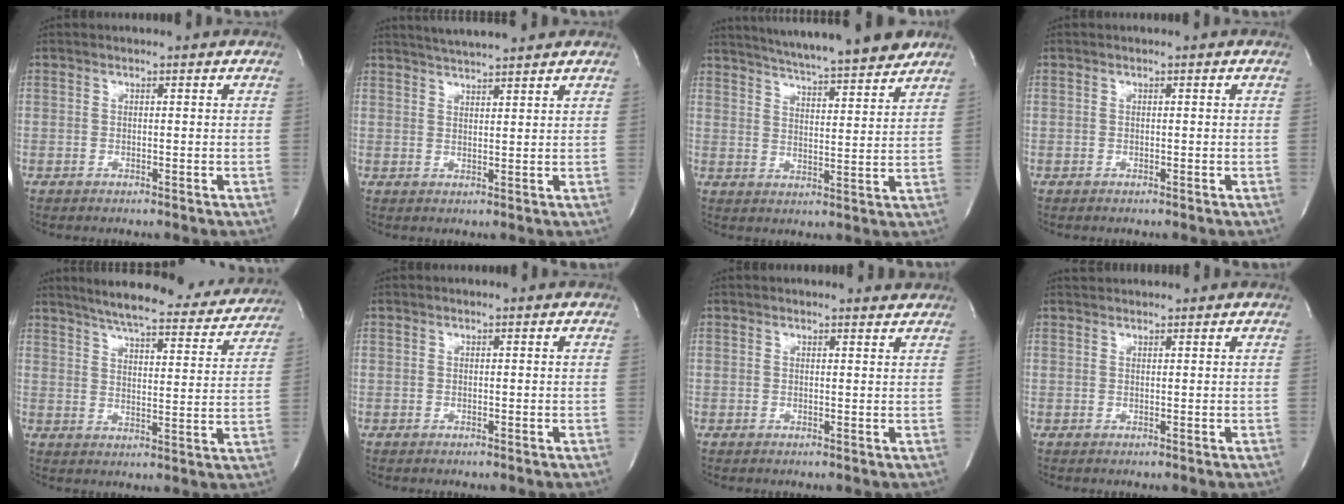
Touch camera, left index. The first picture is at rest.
{"total": 6.9, "force": [6.3, -0.2, 2.8], "torque": [-0.052, 0.015, 0.095]}
{"total": 16.5, "force": [14.7, 0.5, 7.6], "torque": [-0.123, -0.008, 0.210]}
{"total": 0.0}
{"total": 23.0, "force": [20.8, 4.0, 9.0], "torque": [-0.134, -0.029, 0.257]}
{"total": 0.0}
{"total": 1.5, "force": [1.5, 0.0, -0.1], "torque": [-0.007, -0.012, 0.009]}
{"total": 1.9, "force": [1.9, 0.2, 0.2], "torque": [-0.006, 0.022, 0.034]}